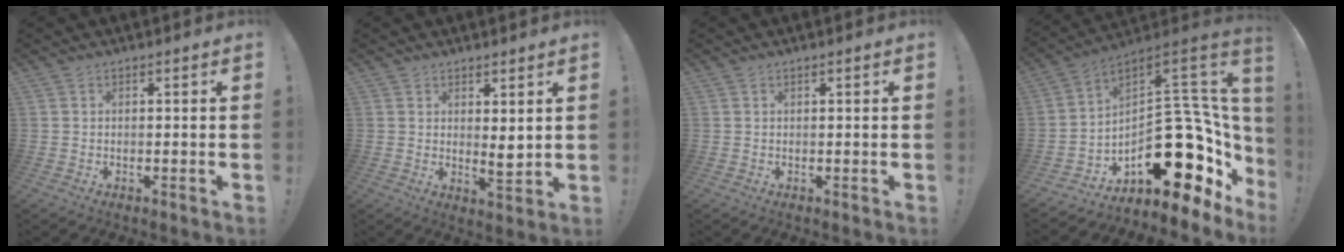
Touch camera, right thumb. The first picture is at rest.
{"total": 4.4, "force": [2.1, 1.7, 3.5], "torque": [-0.032, -0.025, 0.035]}
{"total": 0.5, "force": [0.3, 0.0, 0.4], "torque": [-0.004, -0.002, 0.003]}
{"total": 22.6, "force": [-5.4, 12.8, 17.8], "torque": [-0.221, -0.008, -0.064]}